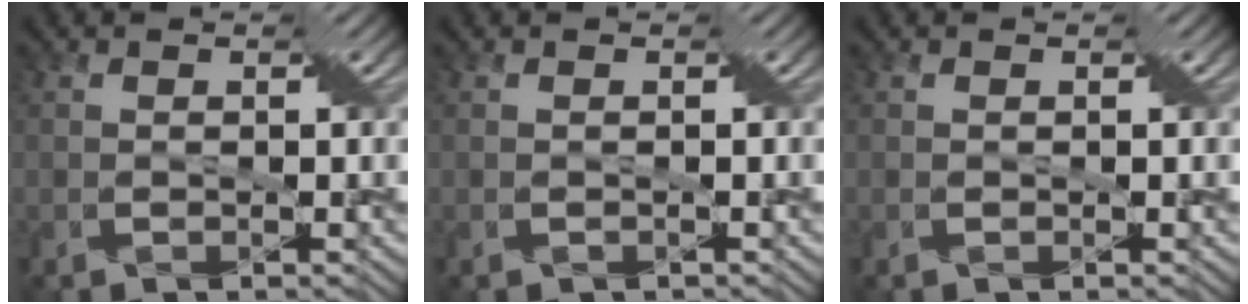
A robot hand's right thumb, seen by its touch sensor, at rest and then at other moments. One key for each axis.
{"total": 0.0}
{"total": 0.0}